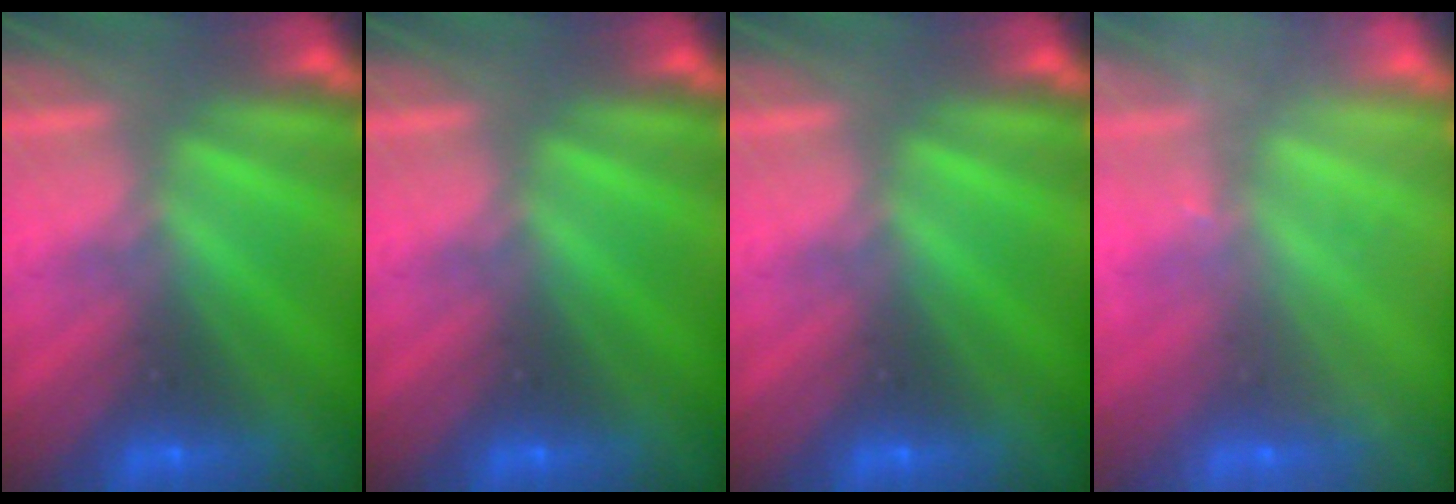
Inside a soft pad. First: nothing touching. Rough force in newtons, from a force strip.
{"total": 0.0}
{"total": 0.0}
{"total": 2.2}